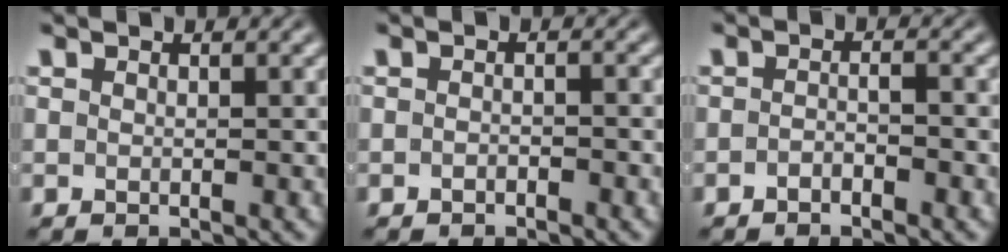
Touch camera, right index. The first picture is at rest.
{"total": 0.9, "force": [-0.9, -0.3, 0.1], "torque": [0.000, -0.001, -0.017]}
{"total": 1.5, "force": [-1.4, -0.2, 0.5], "torque": [0.000, -0.004, -0.026]}